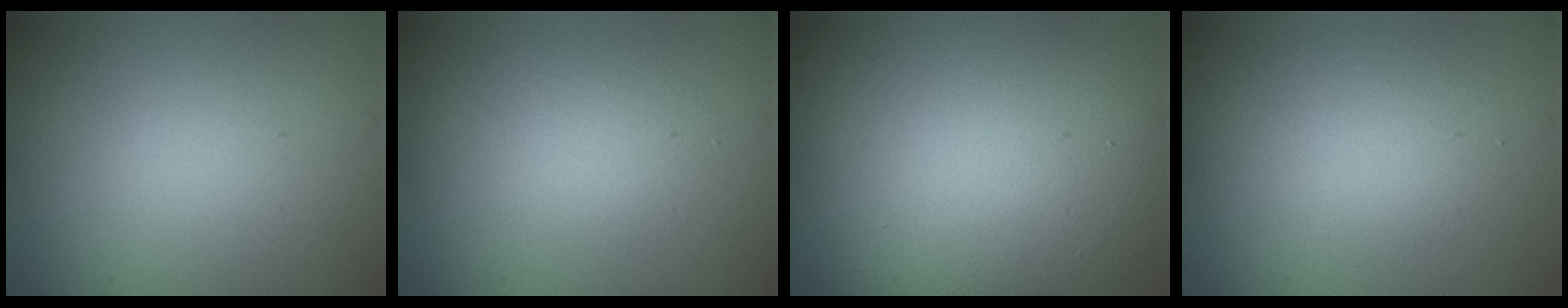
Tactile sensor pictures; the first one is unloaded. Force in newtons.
{"total": 1.9, "press": 1.9, "slide": 0.1}
{"total": 15.4, "press": 15.4, "slide": 0.7}
{"total": 2.6, "press": 2.6, "slide": 0.2}